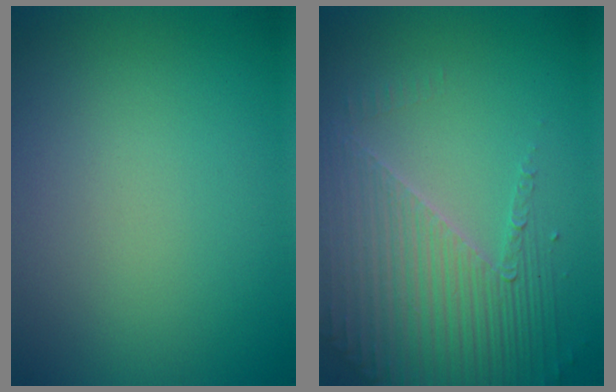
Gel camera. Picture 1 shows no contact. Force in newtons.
{"total": 4.2, "press": 3.9, "slide": 1.4}